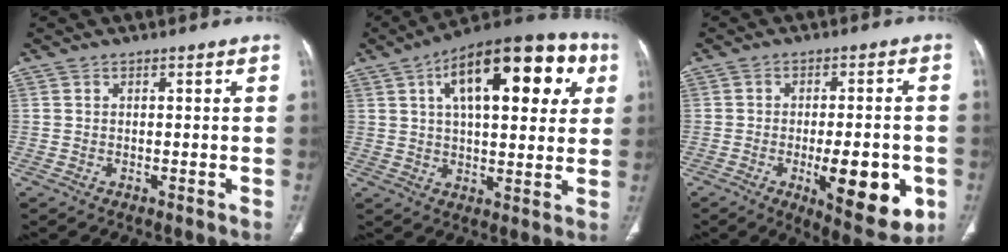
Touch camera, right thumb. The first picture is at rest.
{"total": 23.3, "force": [8.0, 10.3, 19.3], "torque": [-0.250, 0.015, 0.112]}
{"total": 14.4, "force": [-4.2, 5.1, 12.8], "torque": [-0.160, -0.002, -0.049]}